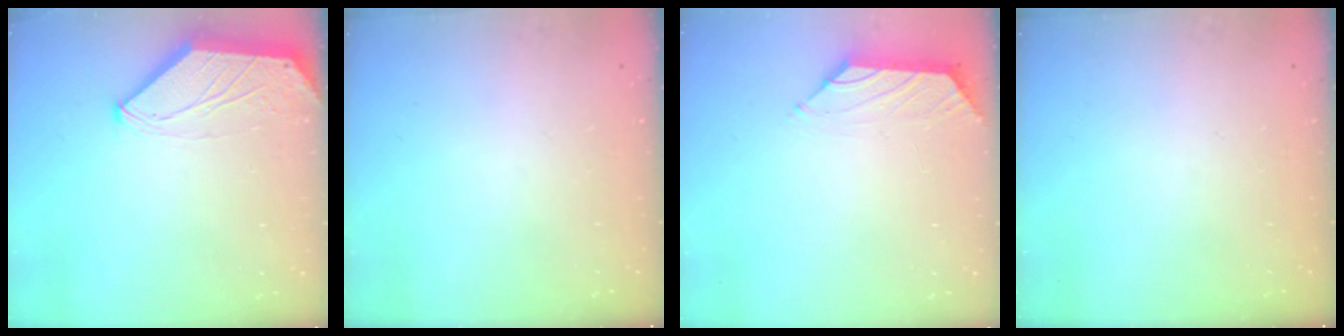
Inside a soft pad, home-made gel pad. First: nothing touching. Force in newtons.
{"total": 0.0}
{"total": 0.6, "press": 0.4, "slide": 0.4}
{"total": 0.0}